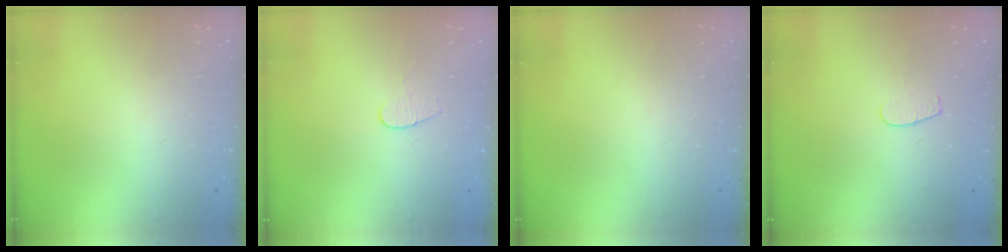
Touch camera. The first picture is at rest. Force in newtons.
{"total": 4.7, "press": 4.6, "slide": 0.4}
{"total": 0.0}
{"total": 2.6, "press": 2.5, "slide": 0.3}